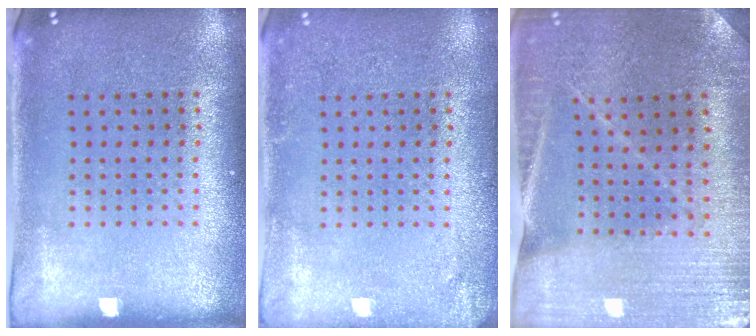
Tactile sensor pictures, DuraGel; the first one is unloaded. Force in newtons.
{"total": 1.6, "press": 1.6, "slide": 0.2}
{"total": 1.4, "press": 1.4, "slide": 0.2}